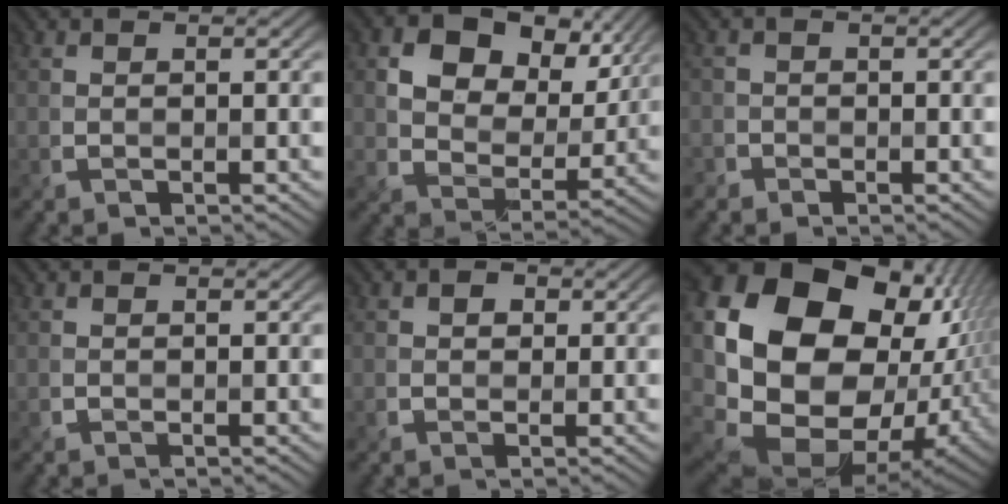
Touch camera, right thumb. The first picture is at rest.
{"total": 11.4, "force": [5.5, 7.7, 6.4], "torque": [-0.119, 0.006, 0.085]}
{"total": 1.8, "force": [-1.0, 1.3, -0.5], "torque": [0.023, 0.002, -0.030]}
{"total": 0.0}
{"total": 1.6, "force": [0.5, 1.4, 0.6], "torque": [-0.013, -0.001, 0.003]}
{"total": 21.9, "force": [3.3, 16.4, 14.2], "torque": [-0.299, -0.043, 0.101]}